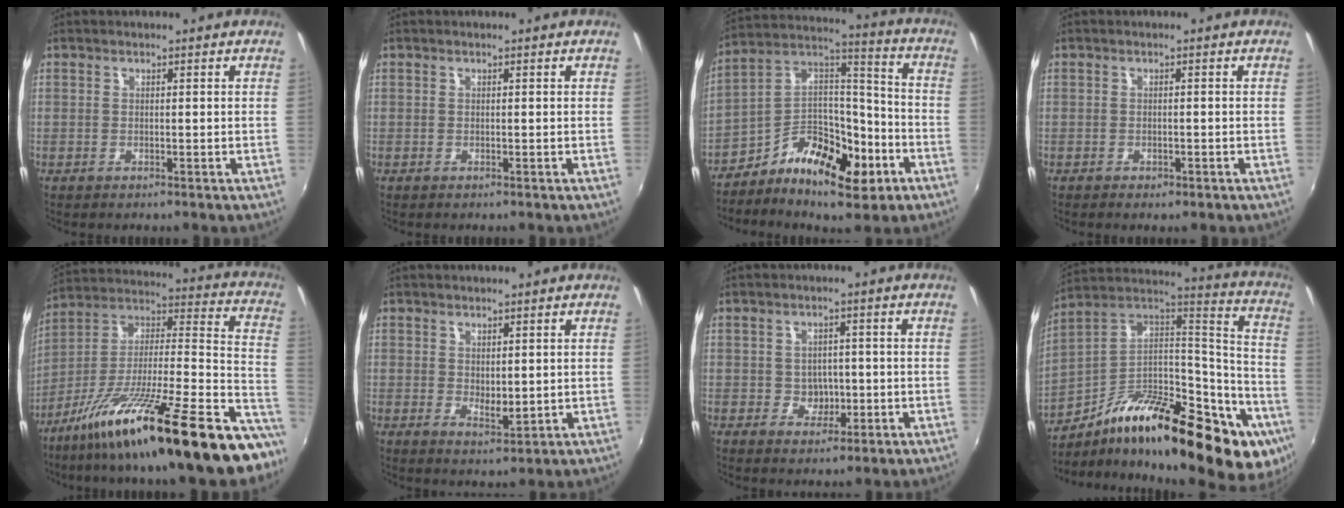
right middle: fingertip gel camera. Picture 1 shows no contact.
{"total": 0.0}
{"total": 15.9, "force": [-8.3, 7.5, 11.2], "torque": [-0.201, 0.019, -0.141]}
{"total": 1.7, "force": [-1.1, 0.9, 0.8], "torque": [-0.017, -0.007, -0.017]}
{"total": 30.6, "force": [-20.0, 4.7, 22.7], "torque": [-0.317, -0.021, -0.318]}
{"total": 2.9, "force": [0.7, 1.7, 2.2], "torque": [-0.034, -0.006, 0.015]}
{"total": 4.0, "force": [-0.7, 3.6, 1.5], "torque": [-0.025, 0.006, -0.006]}
{"total": 33.0, "force": [-17.7, 12.0, 25.2], "torque": [-0.349, 0.008, -0.275]}